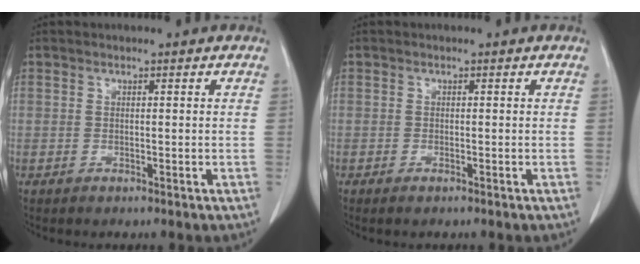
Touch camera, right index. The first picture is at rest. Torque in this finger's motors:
{"motor_torque": [0.06, -0.01, 0.06, 0.02]}